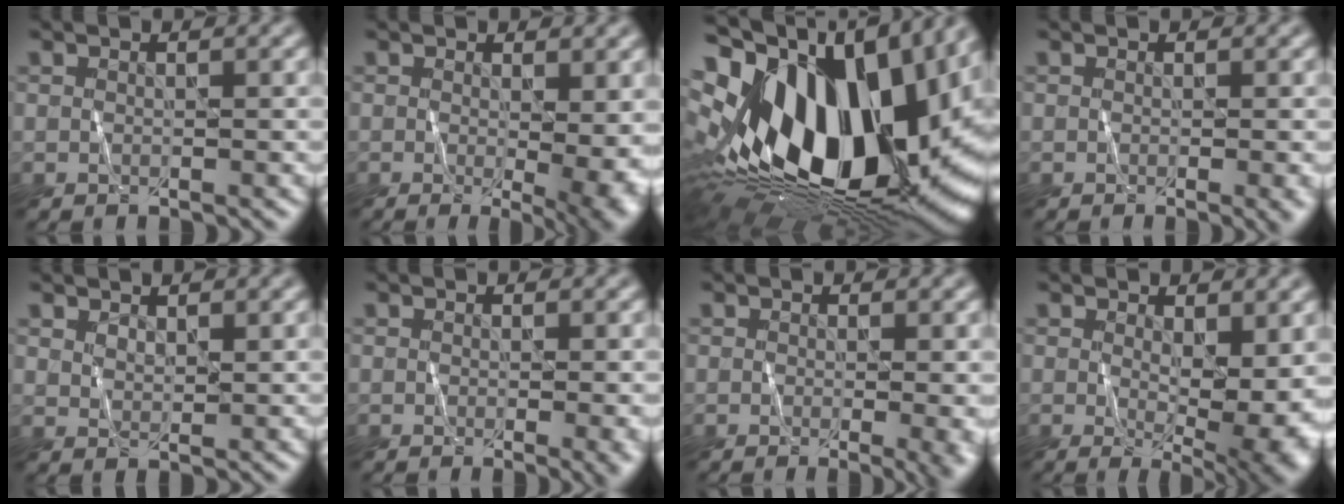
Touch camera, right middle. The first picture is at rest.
{"total": 6.0, "force": [-0.6, 2.0, 5.7], "torque": [-0.062, -0.015, -0.005]}
{"total": 21.7, "force": [1.2, 13.8, 16.7], "torque": [-0.341, -0.034, 0.040]}
{"total": 2.1, "force": [-0.4, 0.5, 1.9], "torque": [-0.018, -0.005, -0.005]}
{"total": 1.5, "force": [1.2, 0.6, 0.7], "torque": [-0.017, -0.003, 0.027]}
{"total": 2.4, "force": [-0.4, 0.5, 2.3], "torque": [-0.024, -0.007, -0.007]}
{"total": 4.6, "force": [-0.6, 1.7, 4.2], "torque": [-0.032, -0.009, -0.005]}
{"total": 7.0, "force": [0.1, 2.8, 6.4], "torque": [-0.094, -0.014, 0.006]}